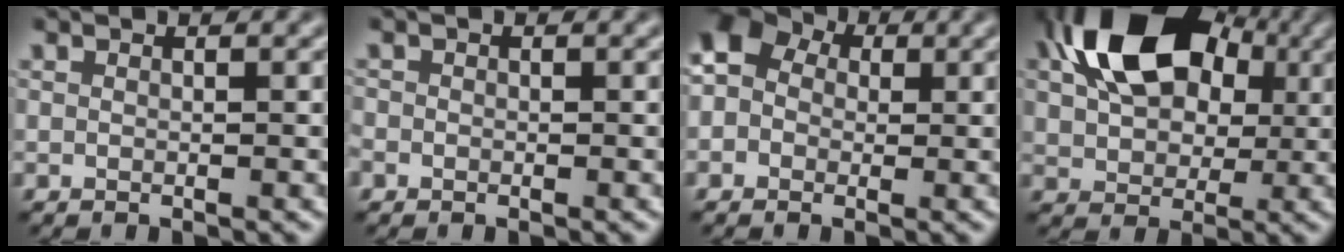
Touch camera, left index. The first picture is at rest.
{"total": 0.8, "force": [-0.4, 0.7, 0.1], "torque": [0.003, -0.004, -0.009]}
{"total": 5.9, "force": [0.9, 5.1, 2.8], "torque": [-0.044, 0.029, -0.026]}
{"total": 12.5, "force": [3.6, 8.4, 8.6], "torque": [-0.158, 0.019, 0.054]}